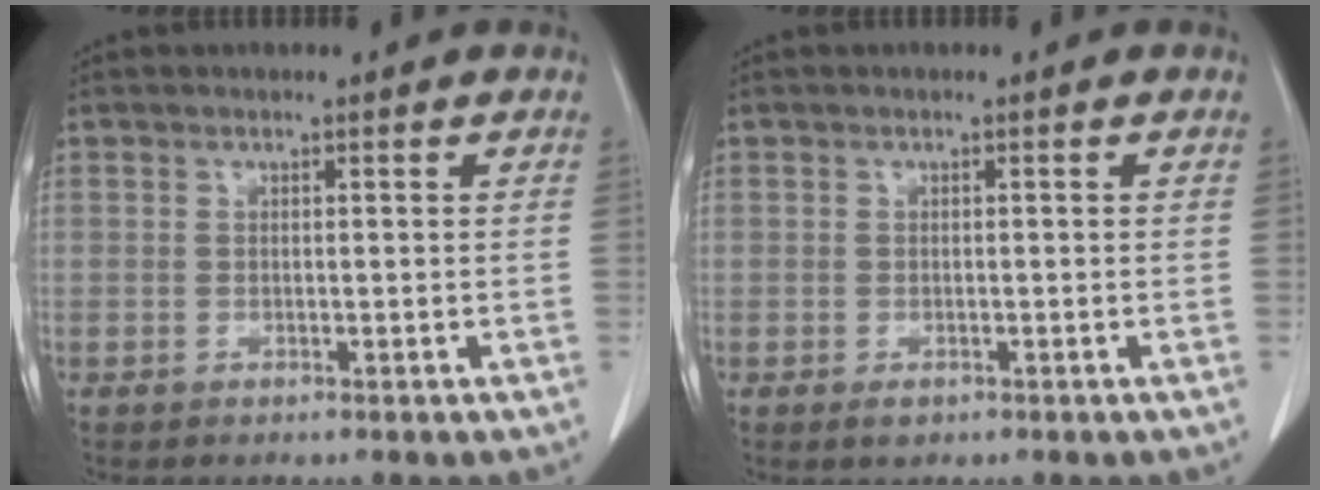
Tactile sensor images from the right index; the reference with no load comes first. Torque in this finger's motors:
{"motor_torque": [-0.03, 0.01, -0.11, -0.02]}